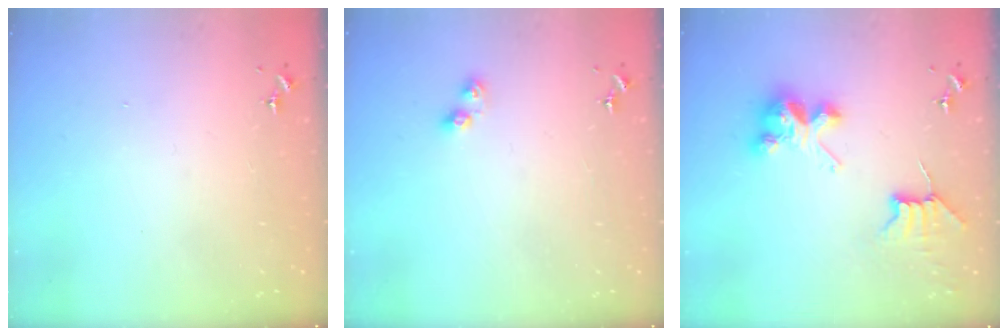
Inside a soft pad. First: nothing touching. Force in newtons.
{"total": 5.1, "press": 5.1, "slide": 0.5}
{"total": 8.5, "press": 8.5, "slide": 0.6}